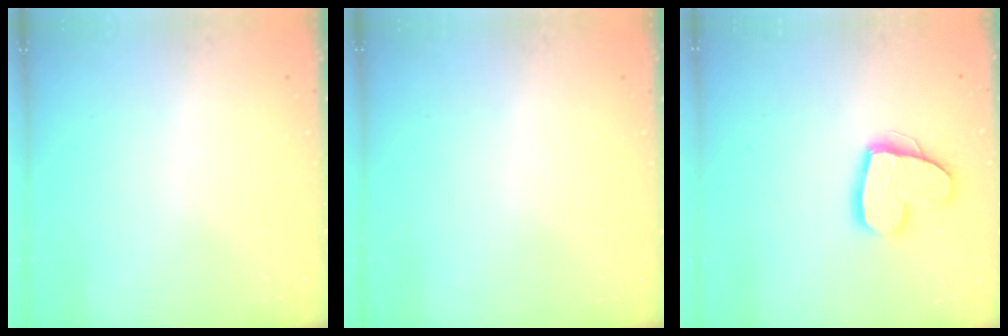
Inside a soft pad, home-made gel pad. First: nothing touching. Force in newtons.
{"total": 0.0}
{"total": 14.4, "press": 14.3, "slide": 1.3}